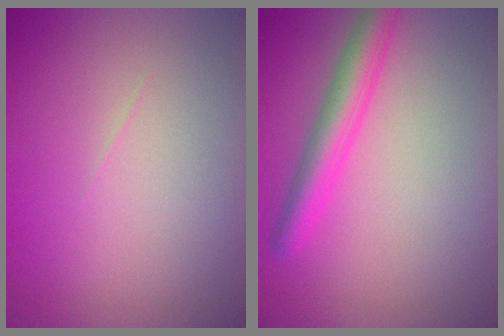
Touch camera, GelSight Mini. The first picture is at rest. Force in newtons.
{"total": 3.9, "press": 3.9, "slide": 0.2}